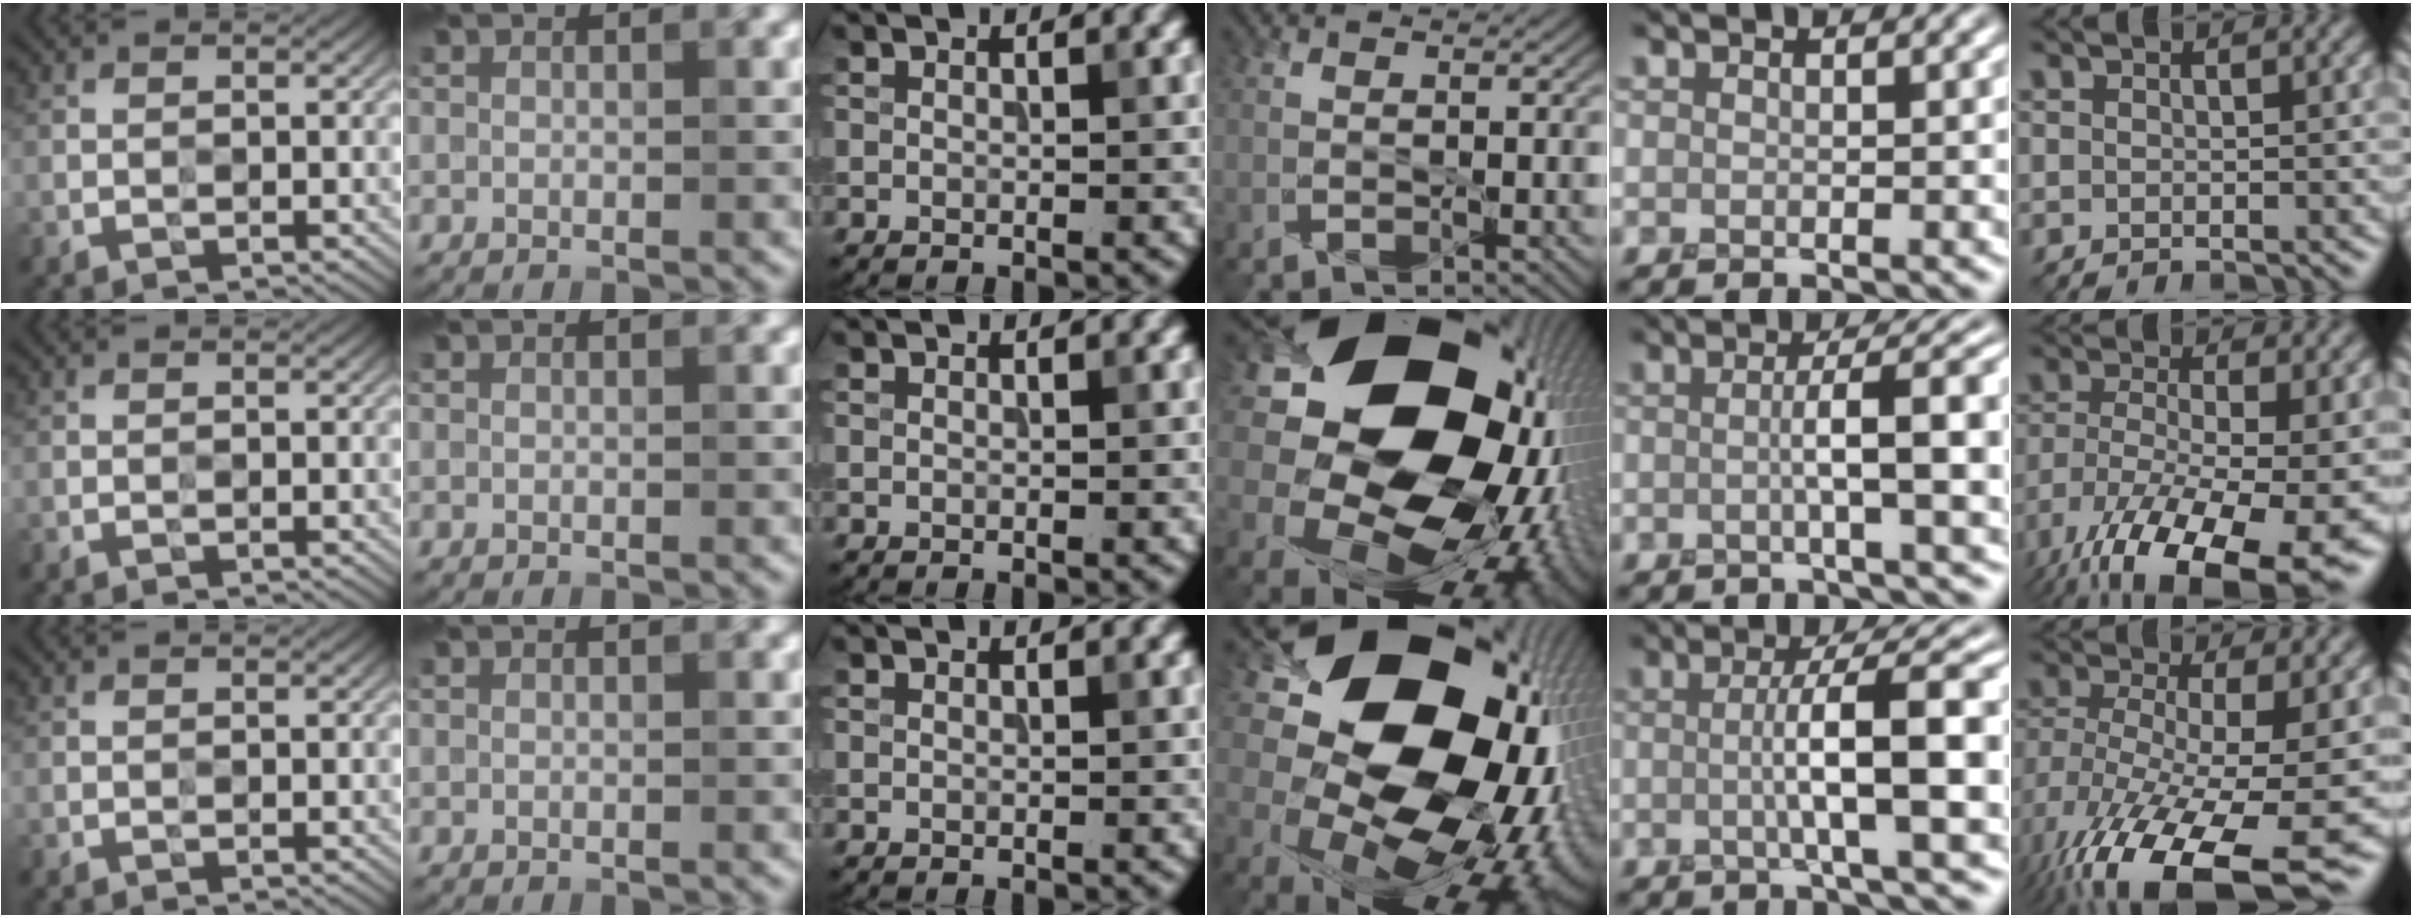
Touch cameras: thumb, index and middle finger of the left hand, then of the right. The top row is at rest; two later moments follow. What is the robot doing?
{"motion": "peel", "object": "tape"}